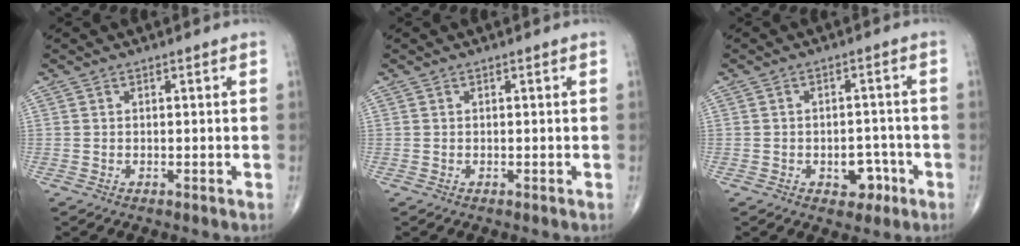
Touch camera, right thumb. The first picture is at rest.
{"total": 0.0}
{"total": 4.9, "force": [-2.1, 3.4, 2.8], "torque": [-0.008, 0.023, -0.023]}